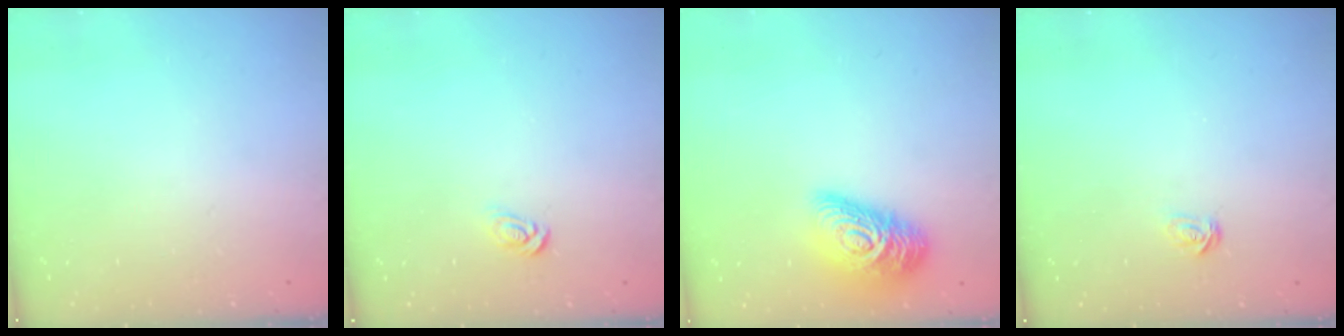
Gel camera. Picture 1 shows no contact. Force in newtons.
{"total": 3.8, "press": 3.7, "slide": 0.4}
{"total": 16.9, "press": 16.9, "slide": 1.2}
{"total": 2.3, "press": 2.3, "slide": 0.2}